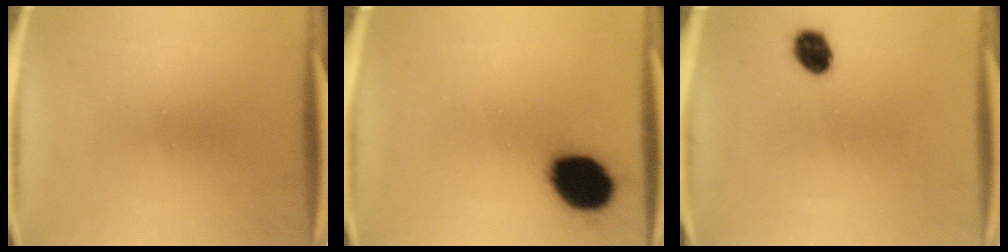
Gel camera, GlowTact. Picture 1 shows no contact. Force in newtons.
{"total": 14.5}
{"total": 5.6}